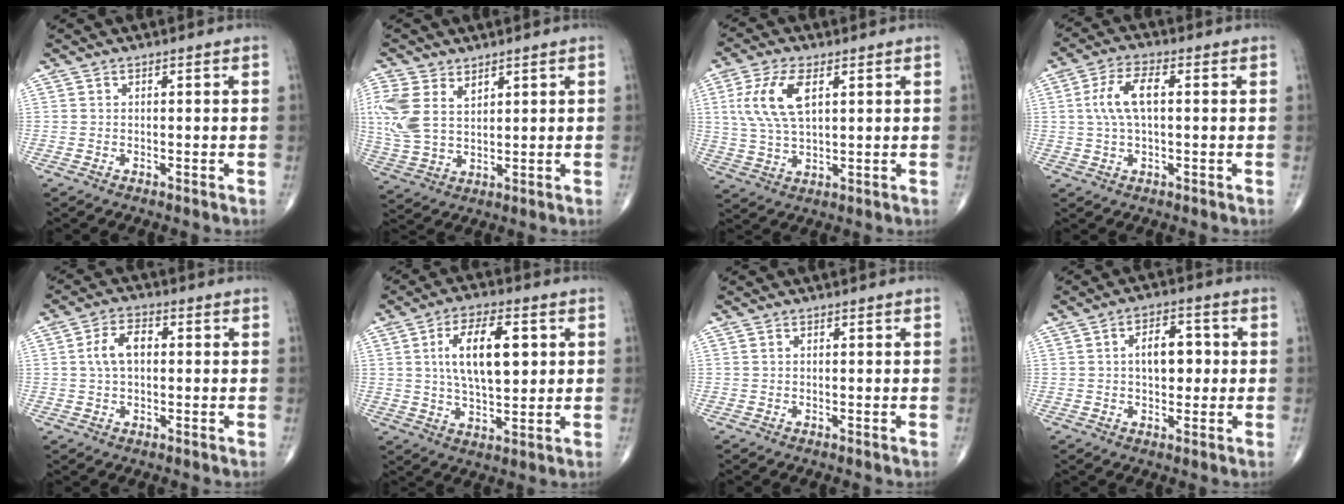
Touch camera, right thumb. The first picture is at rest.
{"total": 10.8, "force": [4.3, 6.8, 7.2], "torque": [-0.166, -0.006, 0.097]}
{"total": 10.3, "force": [3.1, 4.8, 8.6], "torque": [-0.183, -0.003, 0.064]}
{"total": 7.6, "force": [0.9, 3.3, 6.8], "torque": [-0.142, 0.016, 0.014]}
{"total": 6.1, "force": [0.7, 3.5, 4.9], "torque": [-0.090, 0.016, 0.006]}
{"total": 13.0, "force": [2.8, 5.9, 11.3], "torque": [-0.180, -0.004, 0.051]}
{"total": 0.8, "force": [-0.1, 0.7, 0.4], "torque": [-0.001, 0.002, -0.005]}
{"total": 7.4, "force": [0.7, 4.2, 6.0], "torque": [-0.071, 0.012, 0.006]}